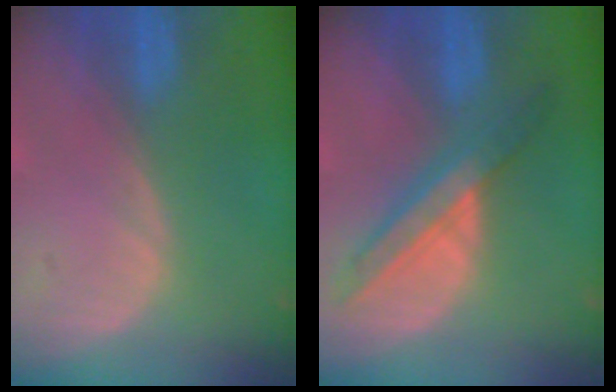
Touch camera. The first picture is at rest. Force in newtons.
{"total": 6.4, "press": 6.4, "slide": 0.7}